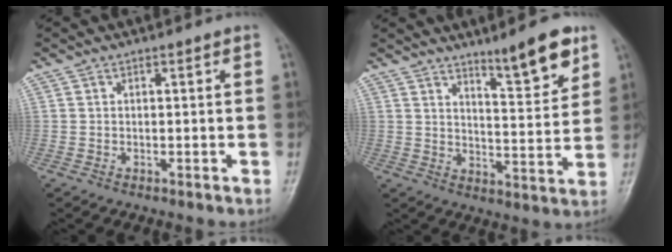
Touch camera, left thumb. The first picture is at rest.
{"total": 9.8, "force": [6.7, 1.8, 6.9], "torque": [-0.089, -0.054, 0.107]}